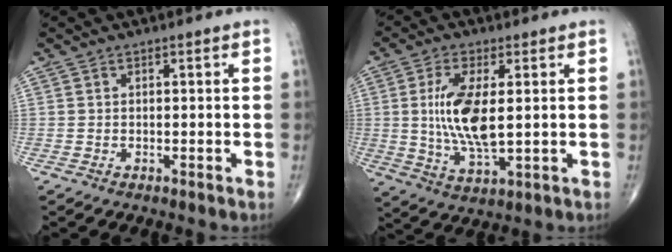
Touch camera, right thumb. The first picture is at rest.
{"total": 11.6, "force": [1.1, 4.5, 10.6], "torque": [-0.218, -0.016, 0.026]}